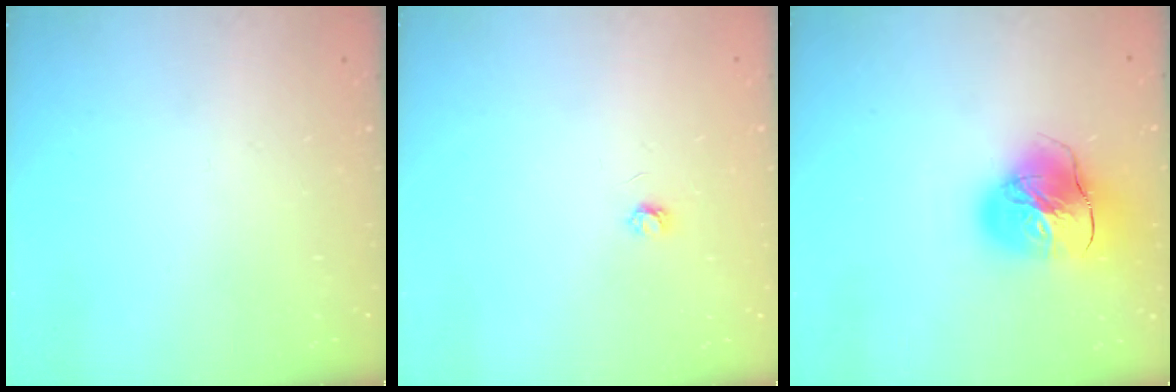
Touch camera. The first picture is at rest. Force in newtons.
{"total": 2.9, "press": 2.9, "slide": 0.3}
{"total": 19.2, "press": 19.0, "slide": 2.1}